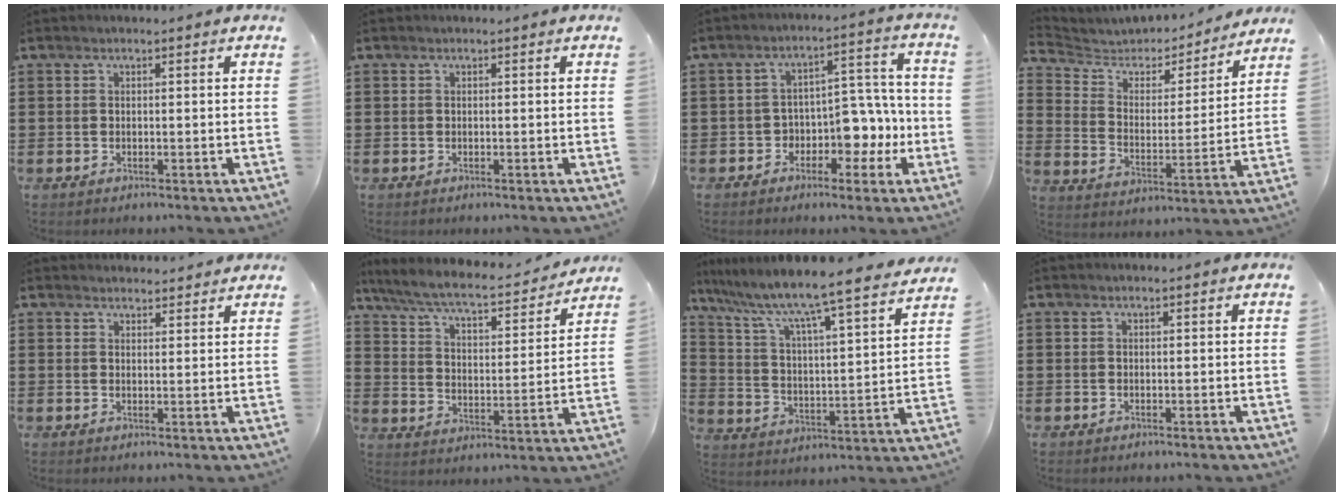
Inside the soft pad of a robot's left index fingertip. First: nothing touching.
{"total": 0.0}
{"total": 6.3, "force": [-2.0, 4.8, 3.6], "torque": [-0.066, 0.009, -0.039]}
{"total": 4.4, "force": [3.8, 2.1, 0.5], "torque": [-0.040, -0.032, 0.059]}
{"total": 2.2, "force": [2.2, 0.2, -0.2], "torque": [-0.002, -0.002, 0.042]}
{"total": 6.6, "force": [6.0, 0.6, 2.9], "torque": [-0.083, -0.040, 0.097]}
{"total": 7.8, "force": [6.9, -0.7, 3.6], "torque": [-0.101, -0.068, 0.105]}
{"total": 0.0}